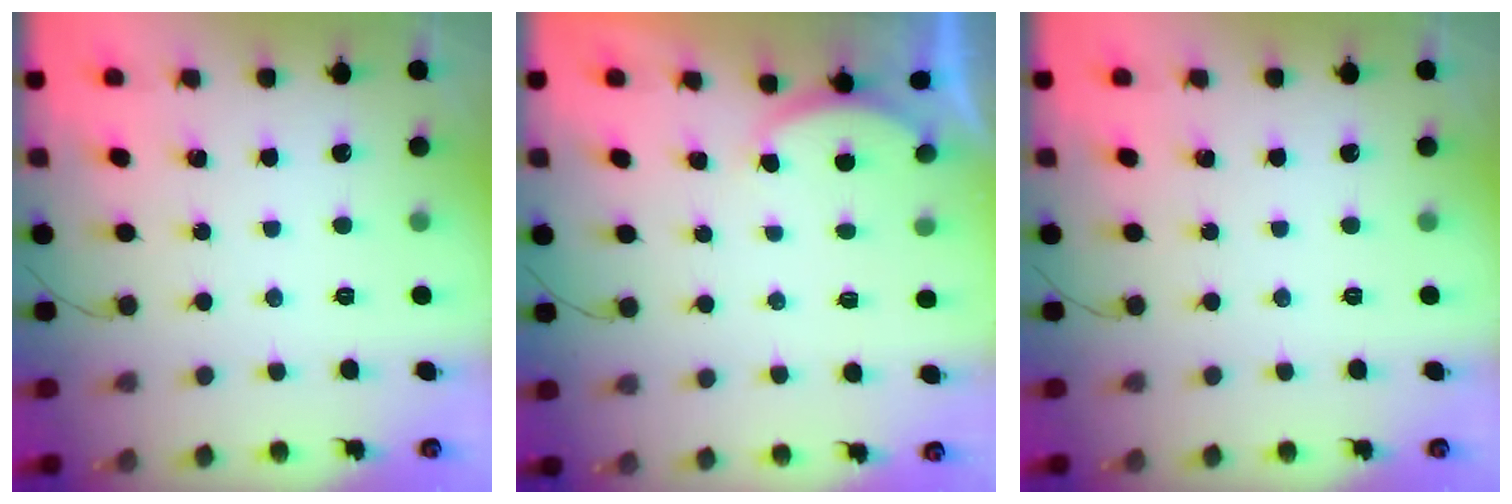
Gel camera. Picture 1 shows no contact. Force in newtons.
{"total": 1.7, "press": 1.6, "slide": 0.6}
{"total": 0.0}